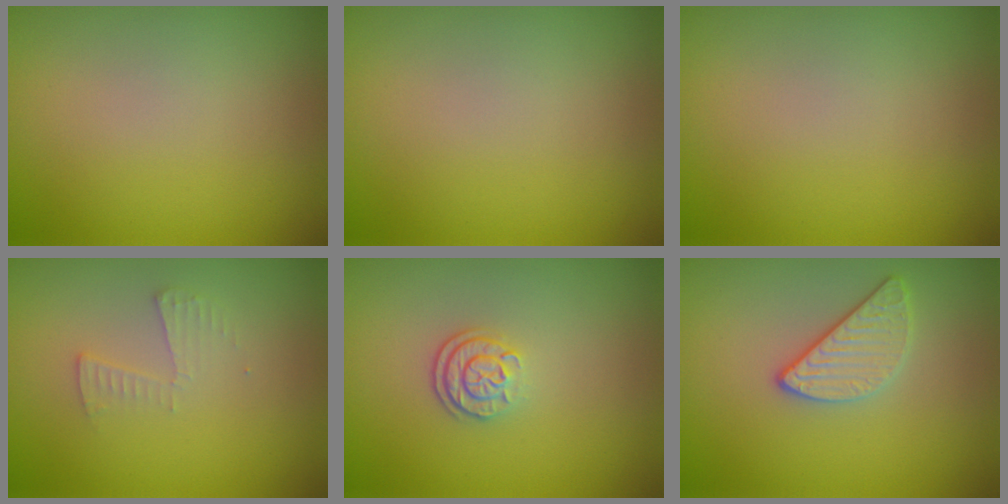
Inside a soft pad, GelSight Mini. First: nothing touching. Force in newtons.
{"total": 0.0}
{"total": 0.0}
{"total": 1.4, "press": 1.4, "slide": 0.1}
{"total": 2.2, "press": 1.8, "slide": 1.3}
{"total": 2.5, "press": 2.4, "slide": 0.8}